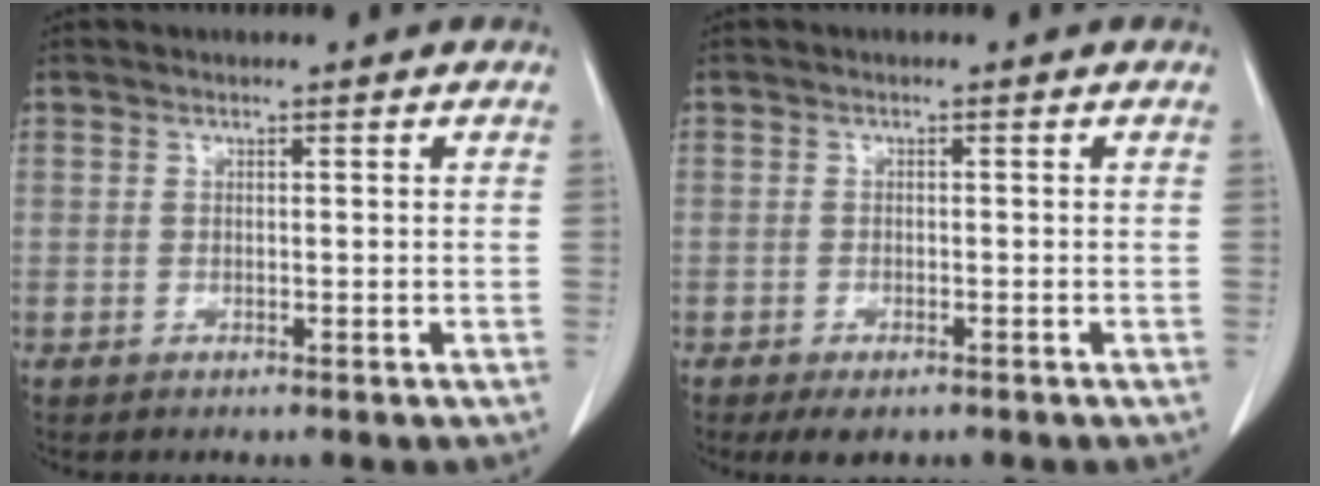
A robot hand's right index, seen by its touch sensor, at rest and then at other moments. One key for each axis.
{"total": 2.7, "fx": -1.8, "fy": 1.1, "fz": 1.7, "tx": -0.027, "ty": -0.003, "tz": -0.019}